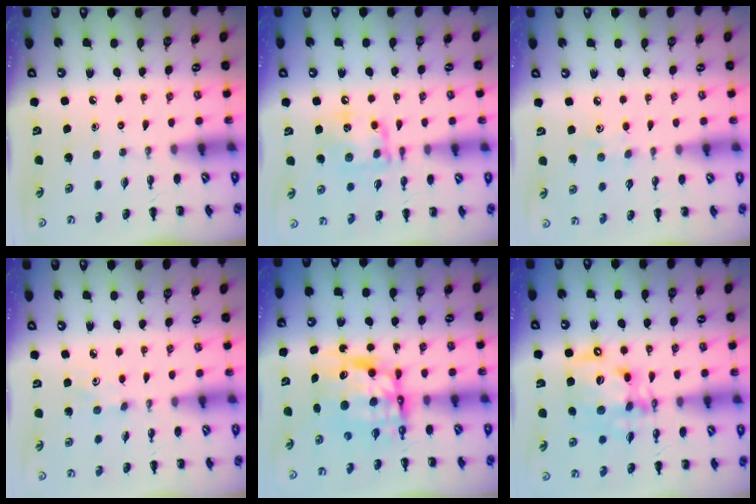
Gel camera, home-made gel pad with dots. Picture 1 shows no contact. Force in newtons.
{"total": 13.4, "press": 13.3, "slide": 1.3}
{"total": 4.3, "press": 4.2, "slide": 1.1}
{"total": 1.4, "press": 1.3, "slide": 0.4}
{"total": 9.9, "press": 9.5, "slide": 2.6}
{"total": 13.1, "press": 12.8, "slide": 3.1}